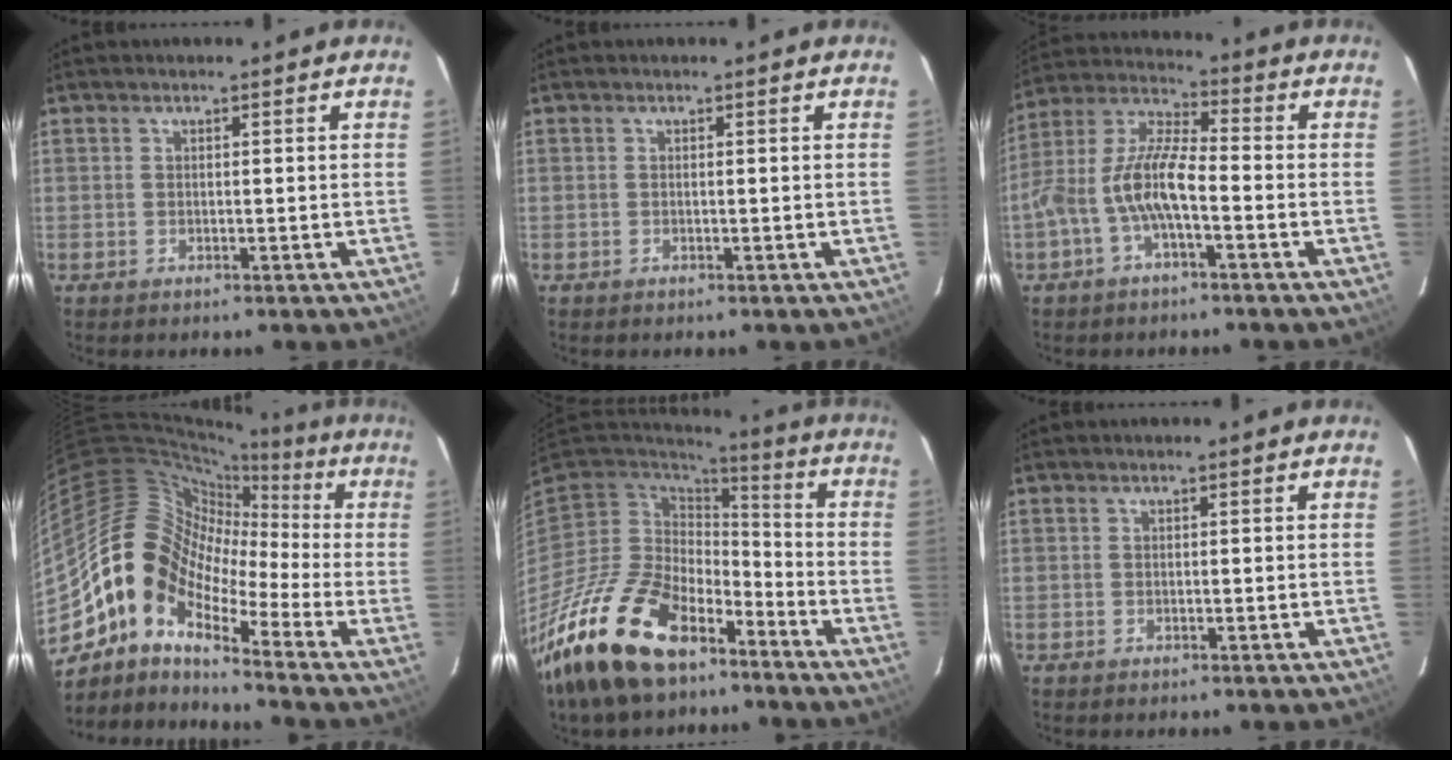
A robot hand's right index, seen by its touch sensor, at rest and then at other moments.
{"total": 0.0}
{"total": 9.9, "force": [-3.3, 2.9, 8.8], "torque": [-0.192, 0.012, -0.064]}
{"total": 12.9, "force": [-7.2, 7.6, 7.5], "torque": [-0.129, 0.015, -0.162]}
{"total": 23.0, "force": [-15.7, 11.9, 12.0], "torque": [-0.260, -0.015, -0.266]}
{"total": 0.0}